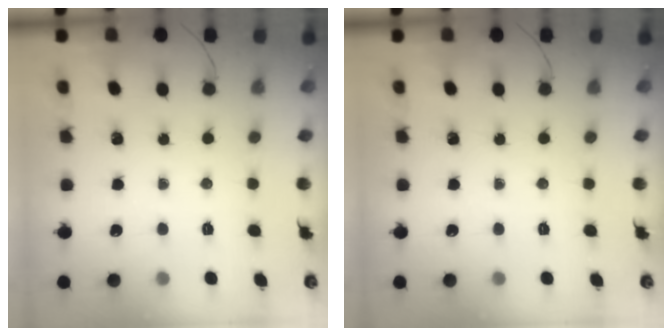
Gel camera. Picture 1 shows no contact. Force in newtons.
{"total": 0.0}